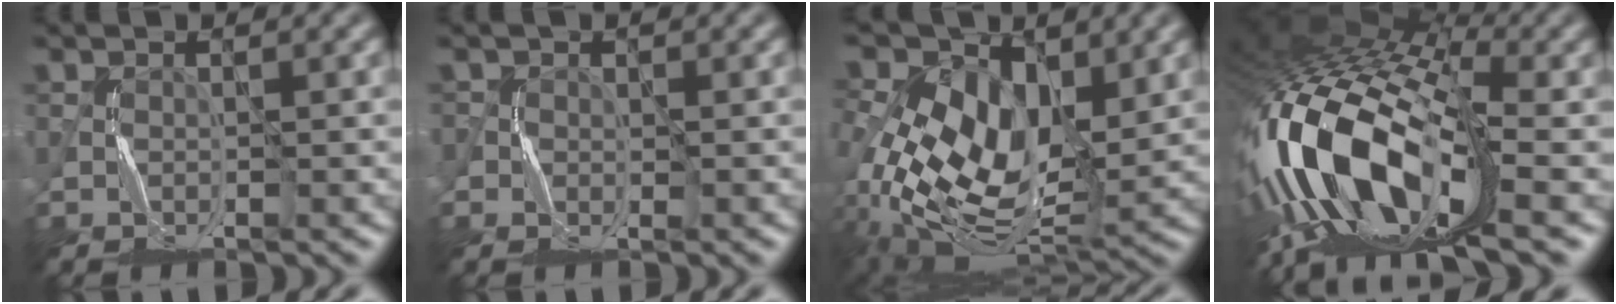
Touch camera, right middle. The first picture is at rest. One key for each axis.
{"total": 1.2, "fx": -0.3, "fy": 1.0, "fz": 0.6, "tx": -0.009, "ty": -0.004, "tz": -0.008}
{"total": 15.3, "fx": 0.5, "fy": 9.6, "fz": 11.9, "tx": -0.238, "ty": 0.001, "tz": 0.020}
{"total": 17.0, "fx": -3.9, "fy": 8.3, "fz": 14.4, "tx": -0.307, "ty": 0.003, "tz": -0.077}